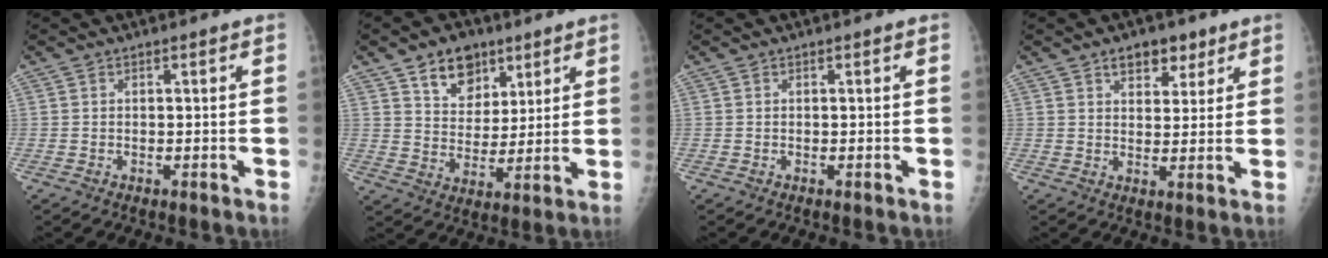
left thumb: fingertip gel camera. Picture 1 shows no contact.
{"total": 10.3, "force": [6.1, 7.0, 4.5], "torque": [-0.040, -0.032, 0.104]}
{"total": 0.0}
{"total": 6.1, "force": [3.8, 3.6, 3.1], "torque": [-0.015, -0.018, 0.055]}